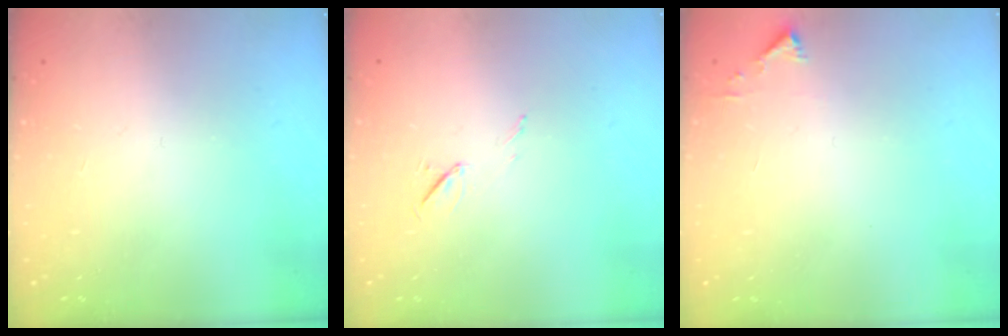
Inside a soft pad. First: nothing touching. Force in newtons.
{"total": 5.0, "press": 4.6, "slide": 1.9}
{"total": 2.3, "press": 2.3, "slide": 0.2}